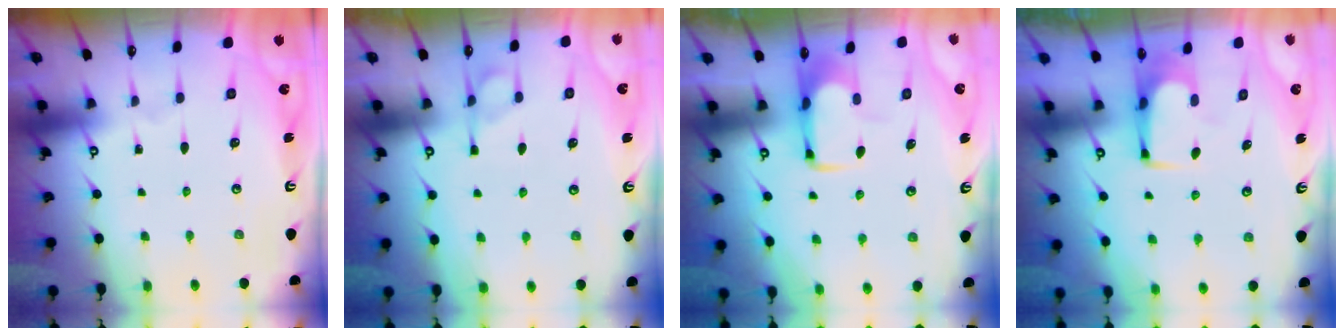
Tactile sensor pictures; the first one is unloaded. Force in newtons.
{"total": 1.1, "press": 0.0, "slide": 1.0}
{"total": 1.8, "press": 1.7, "slide": 0.5}
{"total": 1.6, "press": 1.5, "slide": 0.3}